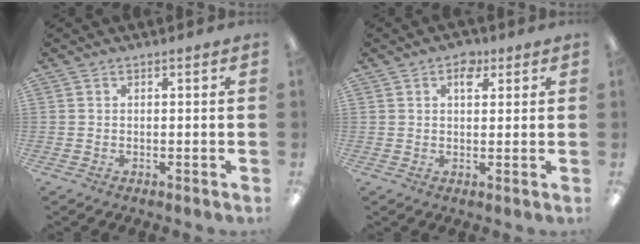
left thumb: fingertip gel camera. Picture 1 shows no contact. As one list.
[{"total": 4.1, "force": [2.0, 2.7, 2.5], "torque": [-0.014, -0.009, 0.026]}]